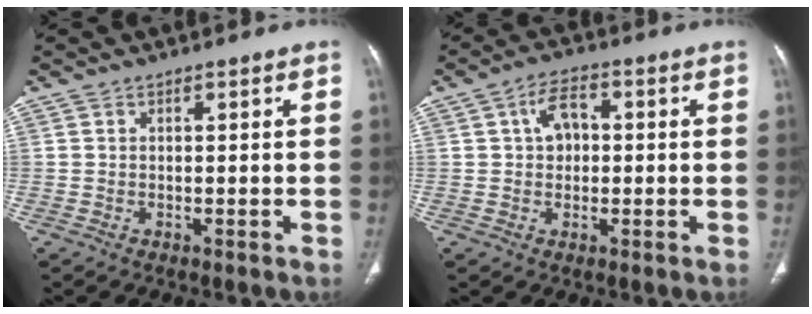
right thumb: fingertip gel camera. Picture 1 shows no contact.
{"total": 5.6, "force": [0.8, 3.9, 4.0], "torque": [-0.051, 0.013, 0.006]}